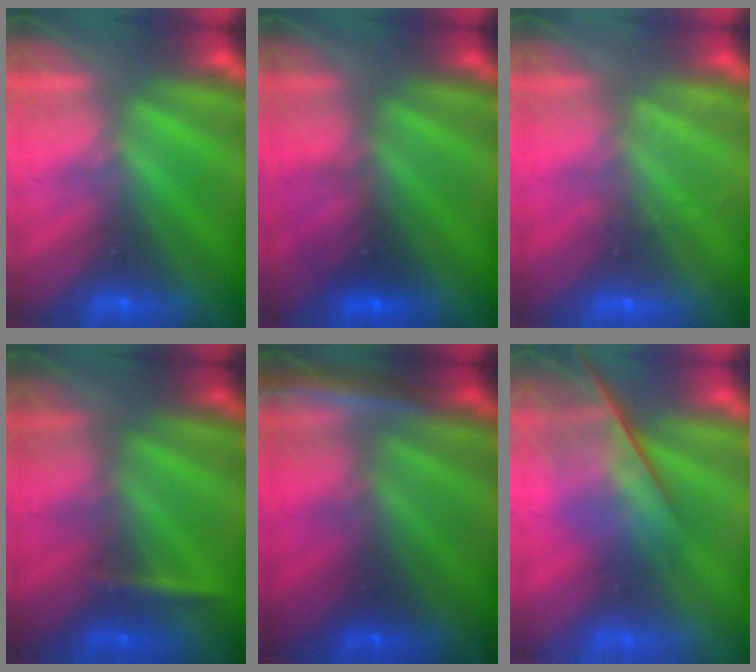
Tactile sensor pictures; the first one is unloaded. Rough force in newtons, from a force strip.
{"total": 2.7}
{"total": 1.8}
{"total": 2.3}
{"total": 2.0}
{"total": 4.7}